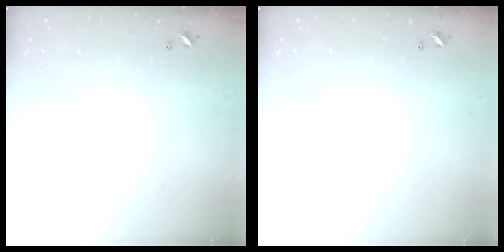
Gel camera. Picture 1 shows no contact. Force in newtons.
{"total": 0.0}